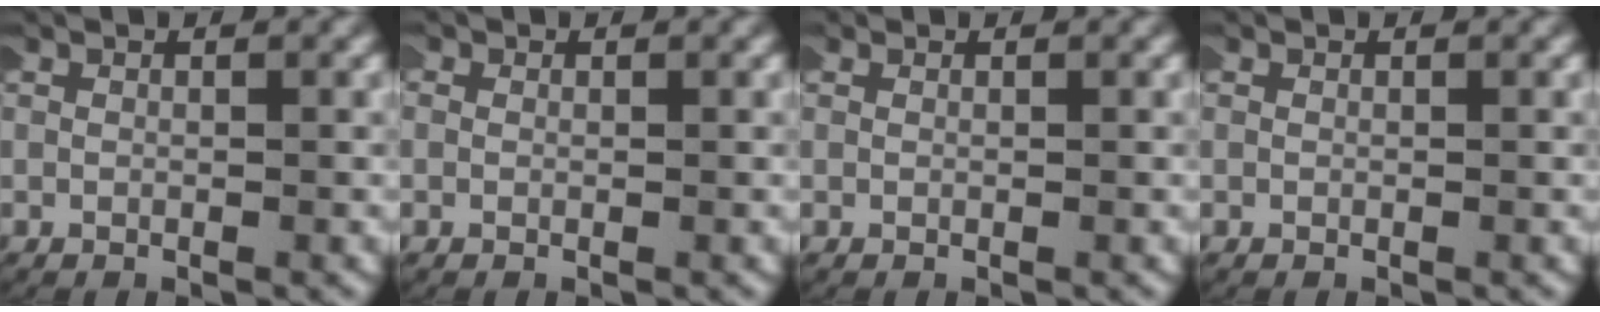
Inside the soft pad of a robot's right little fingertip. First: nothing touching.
{"total": 0.5, "force": [0.0, 0.5, 0.1], "torque": [-0.002, 0.000, -0.003]}
{"total": 0.0}
{"total": 0.0}